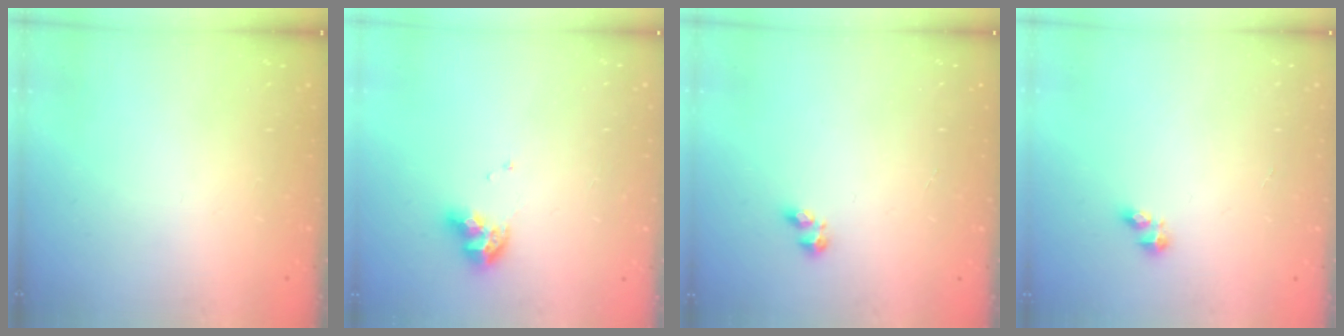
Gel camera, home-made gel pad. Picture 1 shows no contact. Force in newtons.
{"total": 8.6, "press": 8.5, "slide": 0.9}
{"total": 2.4, "press": 2.3, "slide": 0.8}
{"total": 2.4, "press": 2.4, "slide": 0.3}